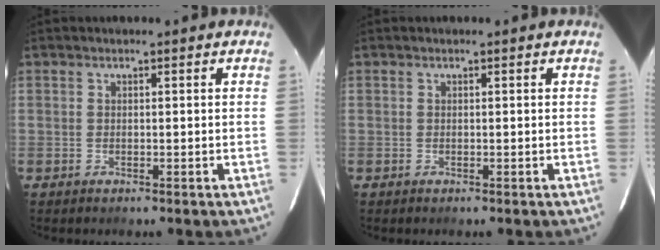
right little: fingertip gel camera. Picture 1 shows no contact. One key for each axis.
{"total": 0.0}